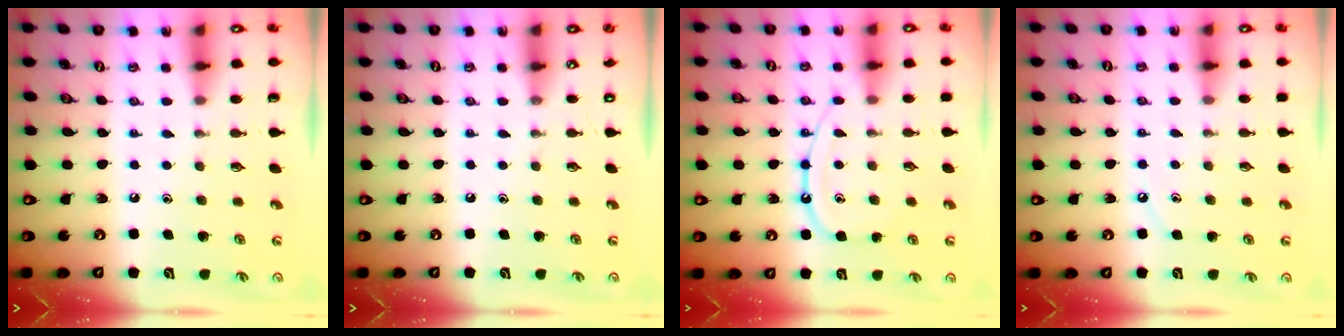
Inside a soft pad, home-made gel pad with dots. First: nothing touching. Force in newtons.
{"total": 0.0}
{"total": 11.3, "press": 11.2, "slide": 1.1}
{"total": 3.3, "press": 3.2, "slide": 0.5}